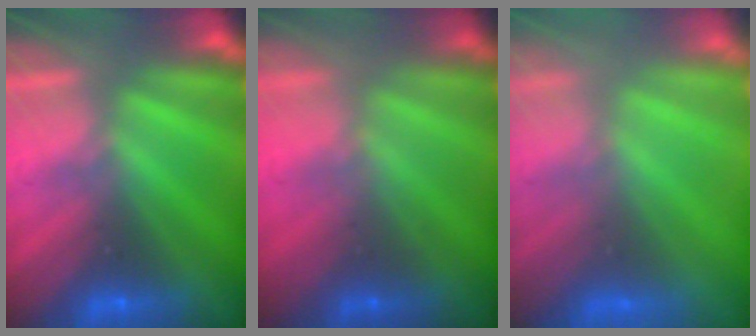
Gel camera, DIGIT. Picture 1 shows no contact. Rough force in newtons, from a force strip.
{"total": 1.6}
{"total": 6.2}